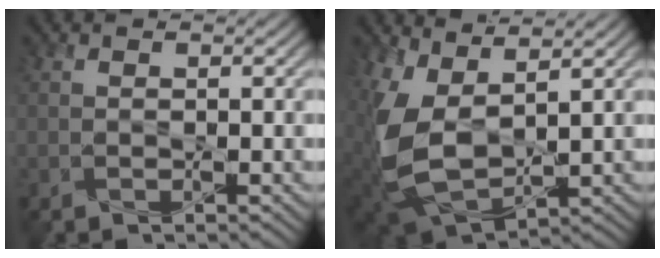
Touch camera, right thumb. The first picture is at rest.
{"total": 9.7, "force": [2.5, 5.4, 7.7], "torque": [-0.199, -0.012, 0.051]}